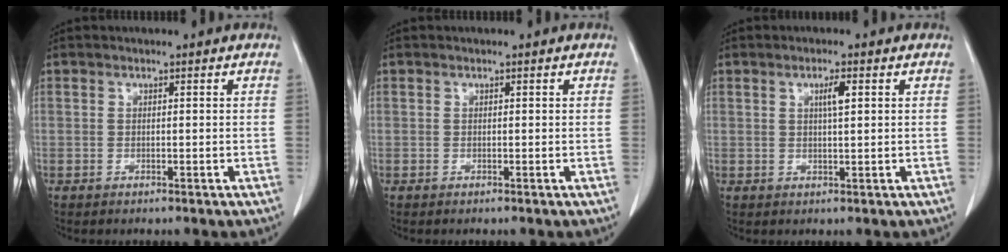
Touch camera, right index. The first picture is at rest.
{"total": 0.0}
{"total": 2.4, "force": [0.8, 0.2, 2.2], "torque": [-0.039, 0.000, 0.013]}